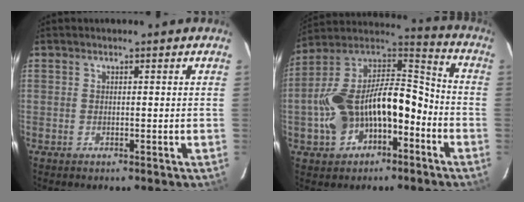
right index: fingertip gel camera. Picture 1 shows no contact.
{"total": 19.5, "force": [-6.6, 11.7, 14.2], "torque": [-0.292, 0.024, -0.105]}